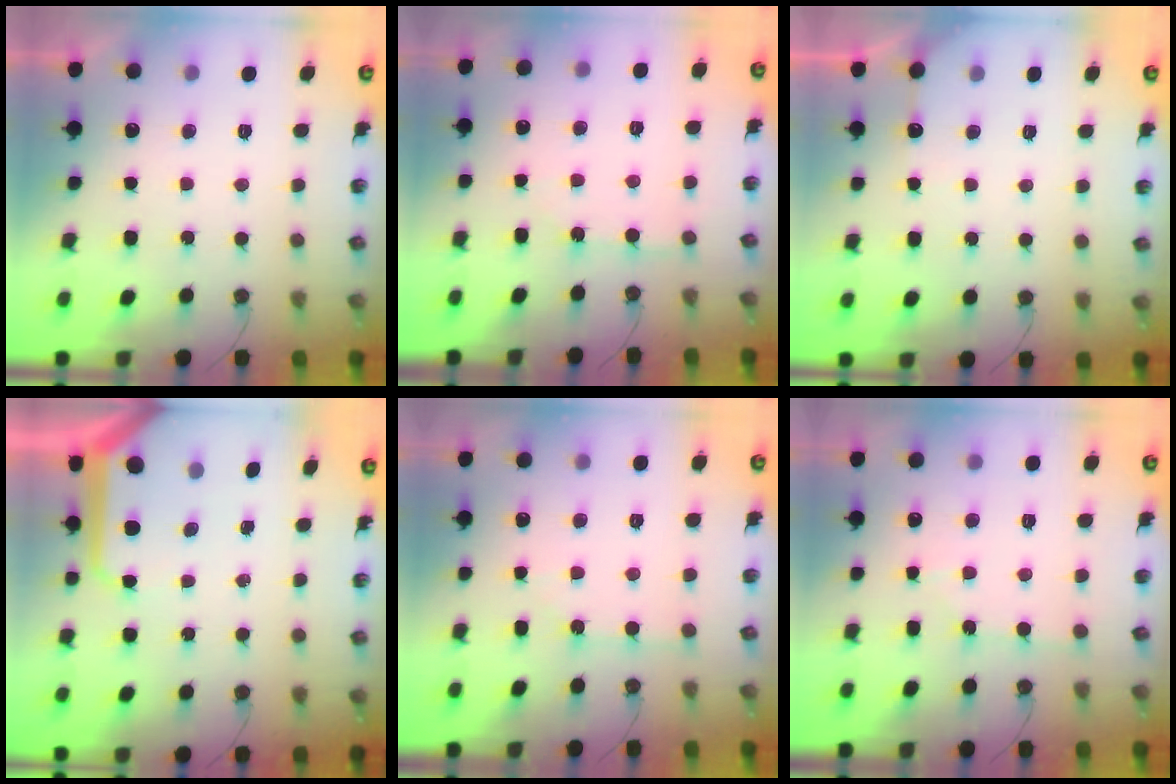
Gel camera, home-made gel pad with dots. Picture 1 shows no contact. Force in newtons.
{"total": 3.4, "press": 3.4, "slide": 0.2}
{"total": 3.9, "press": 3.9, "slide": 0.5}
{"total": 9.4, "press": 9.4, "slide": 0.9}
{"total": 1.5, "press": 1.5, "slide": 0.3}
{"total": 2.6, "press": 2.6, "slide": 0.3}